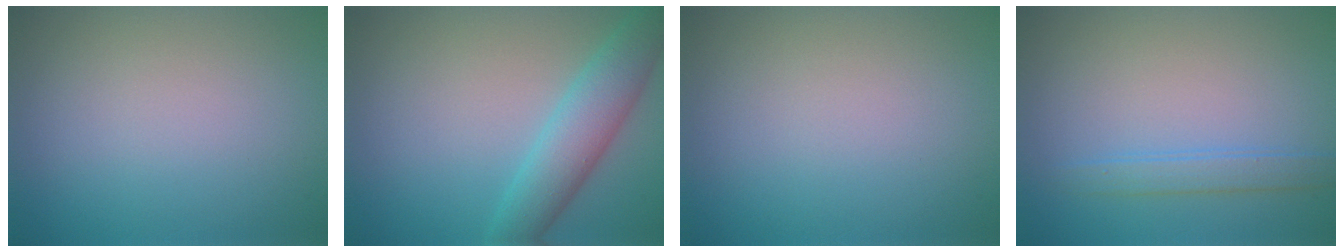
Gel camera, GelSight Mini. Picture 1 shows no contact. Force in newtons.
{"total": 4.8, "press": 4.8, "slide": 0.2}
{"total": 0.0}
{"total": 1.9, "press": 1.9, "slide": 0.1}